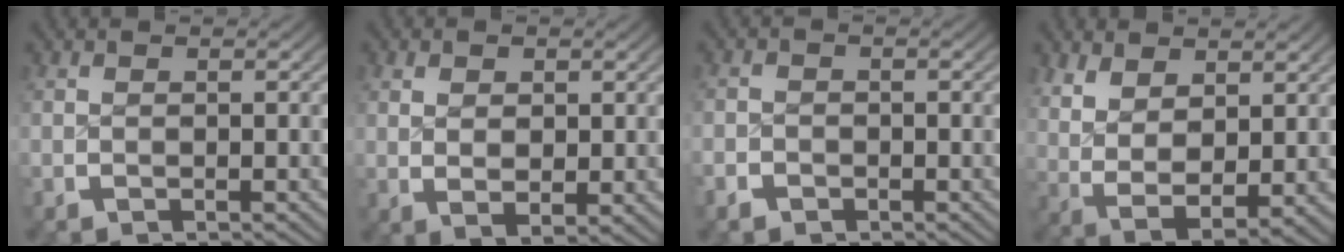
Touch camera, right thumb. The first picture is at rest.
{"total": 2.7, "force": [0.6, 1.6, 2.1], "torque": [-0.037, -0.013, 0.022]}
{"total": 1.7, "force": [-1.1, 1.3, 0.2], "torque": [-0.001, -0.004, -0.023]}
{"total": 8.3, "force": [-0.1, 5.7, 6.0], "torque": [-0.143, -0.048, 0.026]}